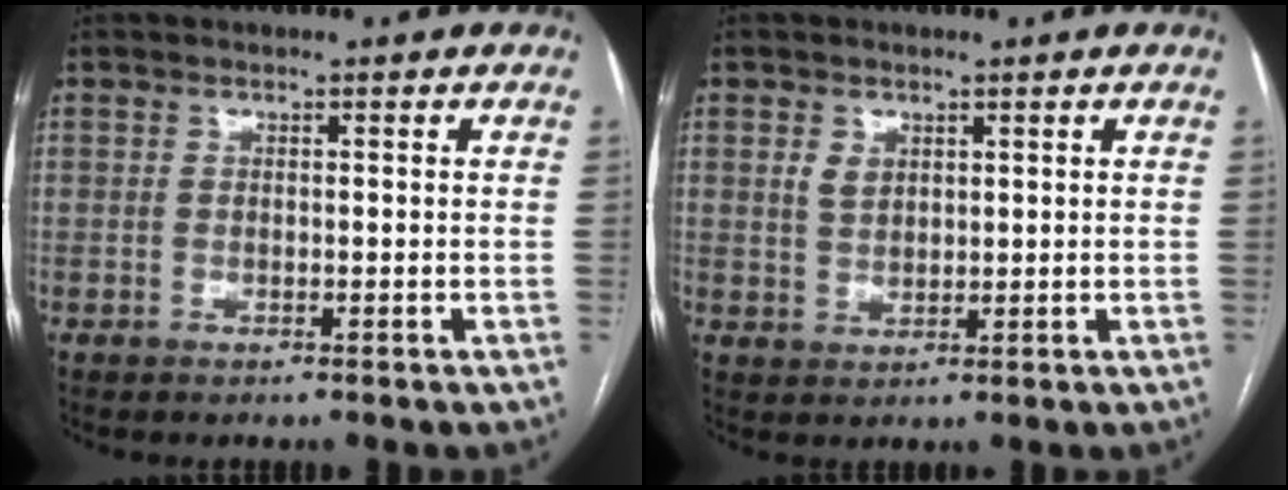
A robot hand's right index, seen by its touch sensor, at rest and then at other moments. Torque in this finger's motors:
{"motor_torque": [0.41, 0.17, 0.03, 0.05]}